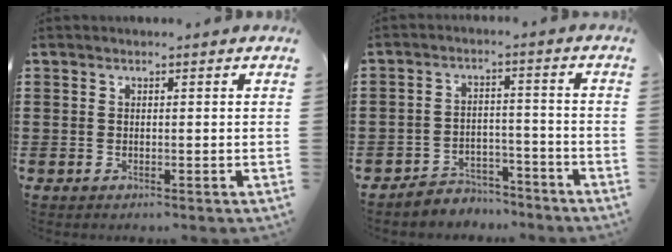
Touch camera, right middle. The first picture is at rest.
{"total": 4.1, "force": [-4.0, 0.8, -0.2], "torque": [-0.003, 0.005, -0.084]}